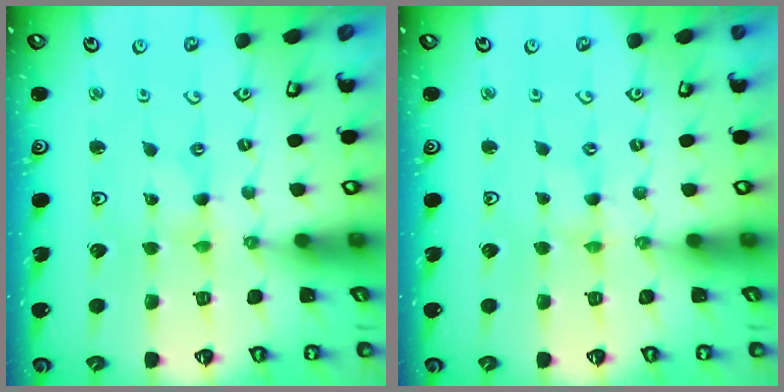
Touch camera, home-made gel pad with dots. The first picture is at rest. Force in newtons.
{"total": 0.0}